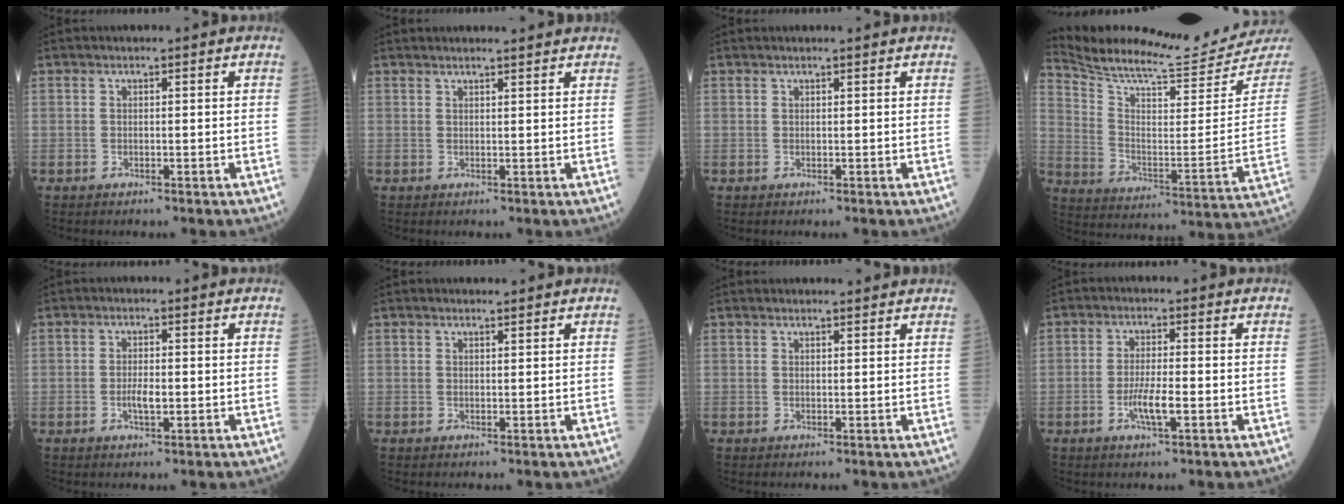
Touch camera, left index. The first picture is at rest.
{"total": 4.1, "force": [3.9, 0.0, 1.2], "torque": [-0.018, 0.014, 0.045]}
{"total": 1.3, "force": [1.2, -0.2, 0.4], "torque": [-0.007, 0.004, 0.018]}
{"total": 19.2, "force": [18.7, -0.6, 4.3], "torque": [-0.097, -0.116, 0.270]}
{"total": 2.3, "force": [-0.7, 0.6, 2.1], "torque": [-0.044, -0.003, -0.012]}
{"total": 0.7, "force": [0.7, 0.0, 0.2], "torque": [-0.009, -0.005, 0.011]}
{"total": 2.7, "force": [2.7, 0.2, 0.4], "torque": [-0.010, 0.010, 0.031]}
{"total": 4.1, "force": [-1.5, 0.4, 3.7], "torque": [-0.075, -0.007, -0.029]}